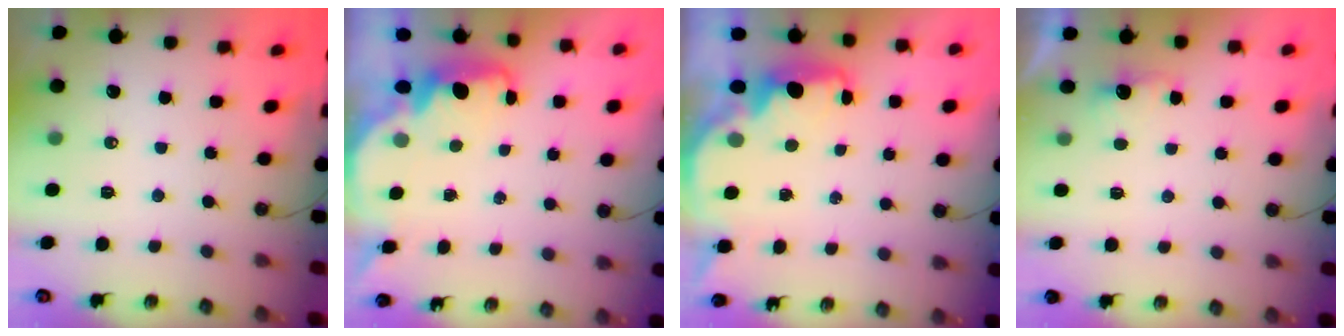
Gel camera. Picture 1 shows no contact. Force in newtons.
{"total": 2.2, "press": 2.2, "slide": 0.6}
{"total": 2.4, "press": 2.3, "slide": 0.8}
{"total": 2.4, "press": 2.3, "slide": 0.7}